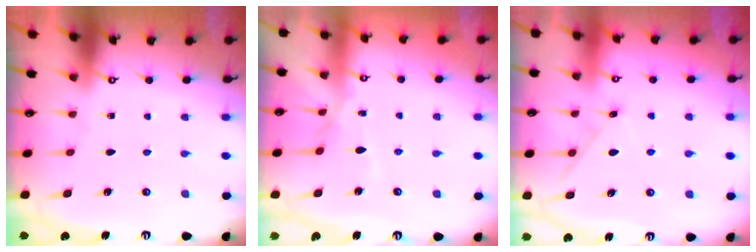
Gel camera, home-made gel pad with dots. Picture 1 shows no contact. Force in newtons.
{"total": 6.2, "press": 6.2, "slide": 0.5}
{"total": 4.4, "press": 4.4, "slide": 0.7}